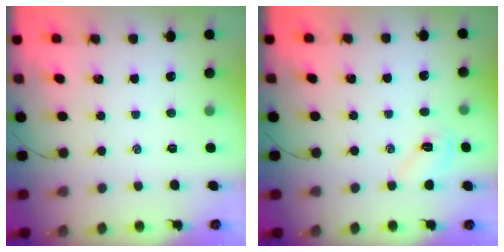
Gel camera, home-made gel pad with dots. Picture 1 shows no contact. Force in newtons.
{"total": 6.3, "press": 6.2, "slide": 1.1}